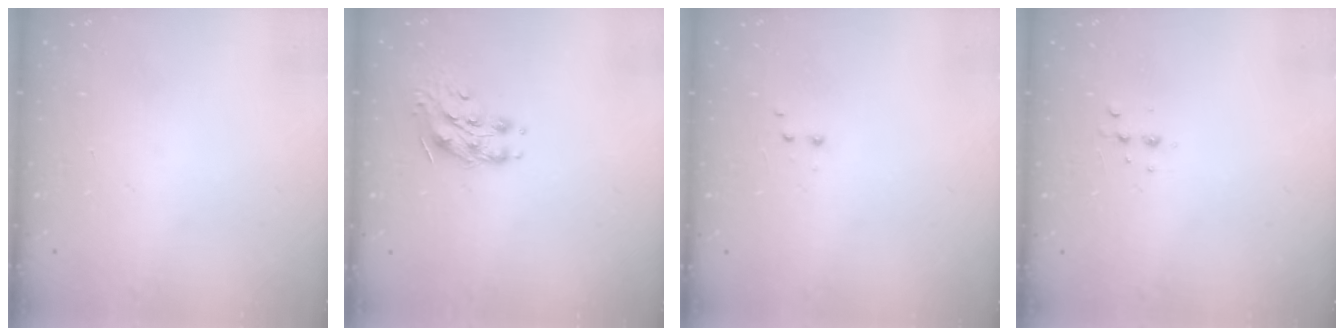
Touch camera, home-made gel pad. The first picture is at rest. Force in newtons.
{"total": 9.3, "press": 9.3, "slide": 0.2}
{"total": 1.9, "press": 1.8, "slide": 0.5}
{"total": 3.5, "press": 3.4, "slide": 0.5}